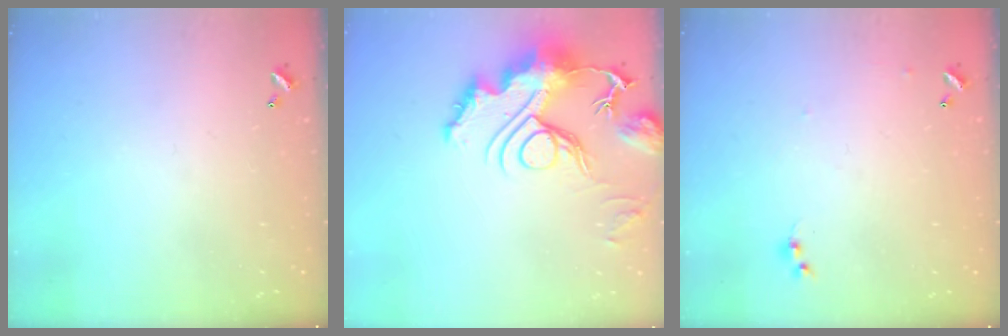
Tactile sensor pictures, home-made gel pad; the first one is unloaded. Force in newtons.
{"total": 15.8, "press": 15.7, "slide": 1.8}
{"total": 4.2, "press": 4.2, "slide": 0.6}